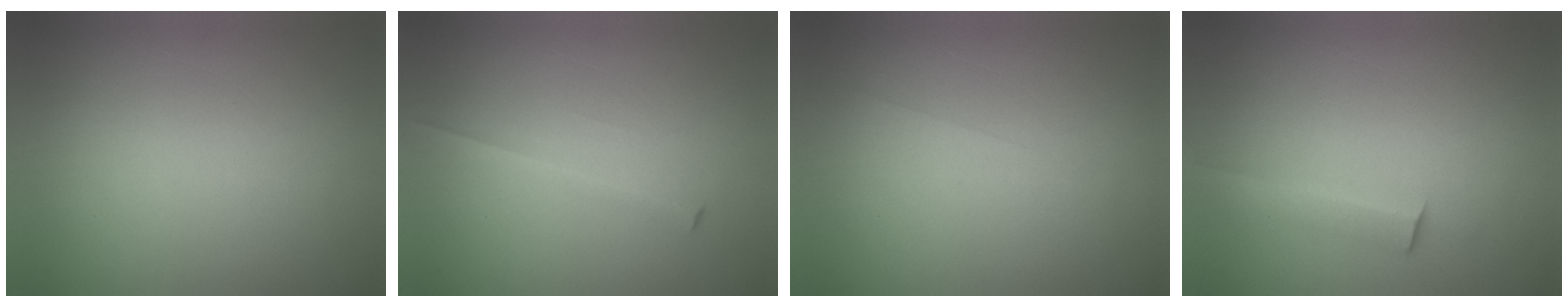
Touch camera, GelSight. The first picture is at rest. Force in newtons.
{"total": 1.6}
{"total": 1.5}
{"total": 2.4}